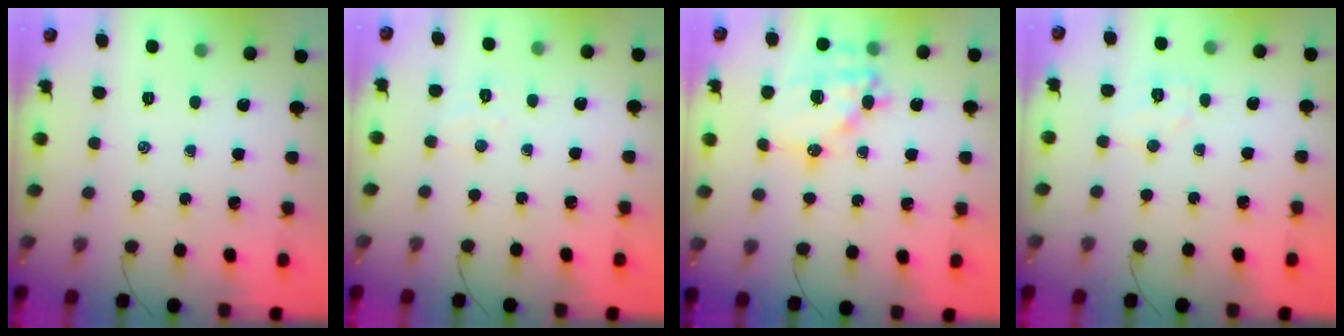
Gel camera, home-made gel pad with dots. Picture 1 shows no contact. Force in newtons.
{"total": 3.8, "press": 3.7, "slide": 0.9}
{"total": 17.2, "press": 16.8, "slide": 3.4}
{"total": 5.7, "press": 5.7, "slide": 0.8}